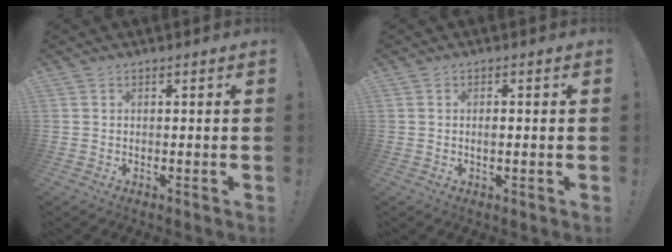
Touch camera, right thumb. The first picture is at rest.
{"total": 1.1, "force": [-0.2, 0.4, 0.9], "torque": [-0.010, -0.002, -0.006]}